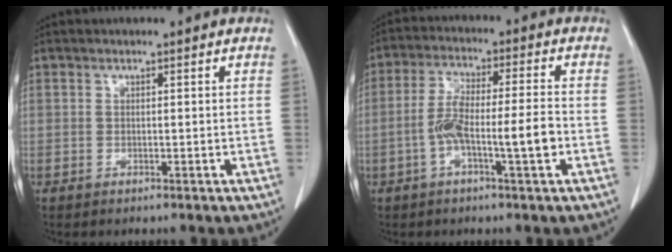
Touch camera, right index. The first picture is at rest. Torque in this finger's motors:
{"motor_torque": [0.40, 0.05, 0.23, 0.10]}